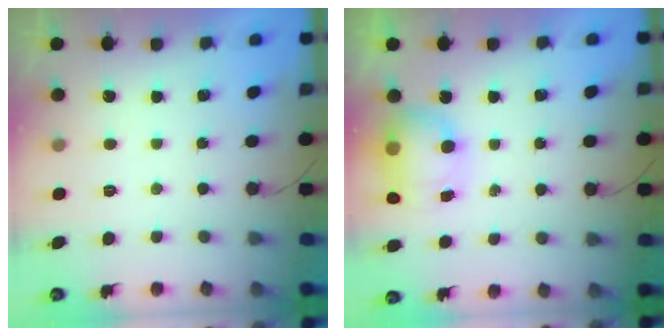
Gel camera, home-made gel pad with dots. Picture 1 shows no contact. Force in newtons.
{"total": 7.8, "press": 7.7, "slide": 1.1}